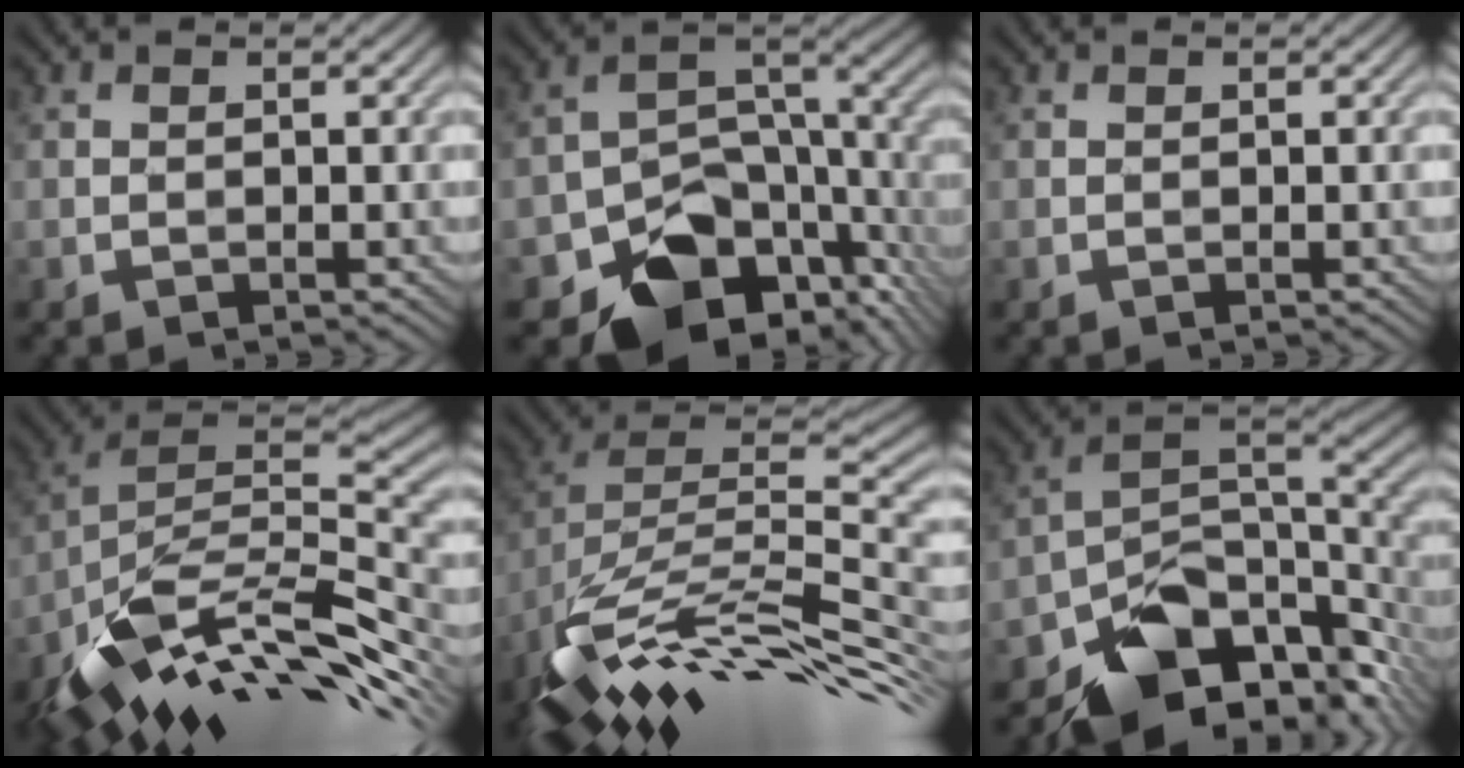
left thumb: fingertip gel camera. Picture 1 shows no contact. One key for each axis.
{"total": 12.8, "fx": -6.5, "fy": 8.7, "fz": 6.9, "tx": -0.106, "ty": -0.031, "tz": -0.102}
{"total": 0.0}
{"total": 15.3, "fx": -7.4, "fy": 6.6, "fz": 11.6, "tx": -0.234, "ty": -0.002, "tz": -0.144}
{"total": 15.1, "fx": -6.6, "fy": 5.6, "fz": 12.3, "tx": -0.246, "ty": 0.010, "tz": -0.117}
{"total": 14.6, "fx": -8.8, "fy": 7.6, "fz": 8.8, "tx": -0.163, "ty": -0.027, "tz": -0.127}